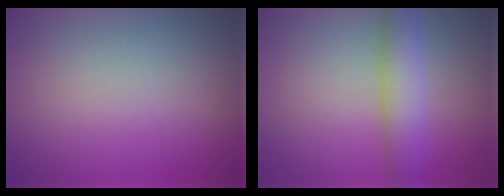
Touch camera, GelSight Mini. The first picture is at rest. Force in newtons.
{"total": 4.1, "press": 4.1, "slide": 0.1}